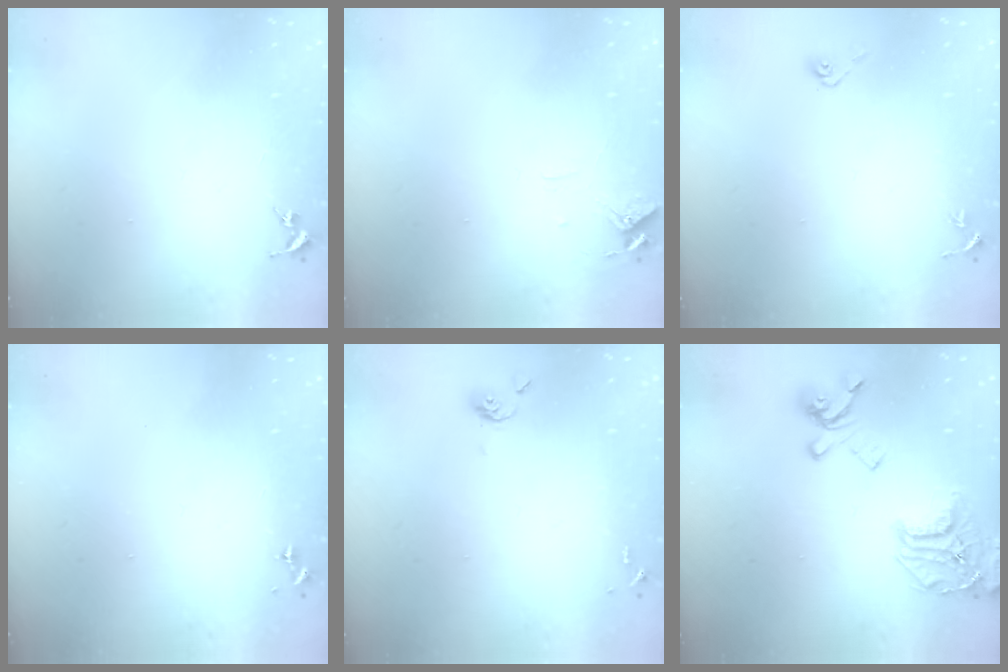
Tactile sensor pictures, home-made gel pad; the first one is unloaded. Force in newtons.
{"total": 6.2, "press": 6.2, "slide": 0.5}
{"total": 4.0, "press": 3.6, "slide": 1.8}
{"total": 0.0}
{"total": 3.8, "press": 3.7, "slide": 0.8}
{"total": 20.3, "press": 20.2, "slide": 2.2}